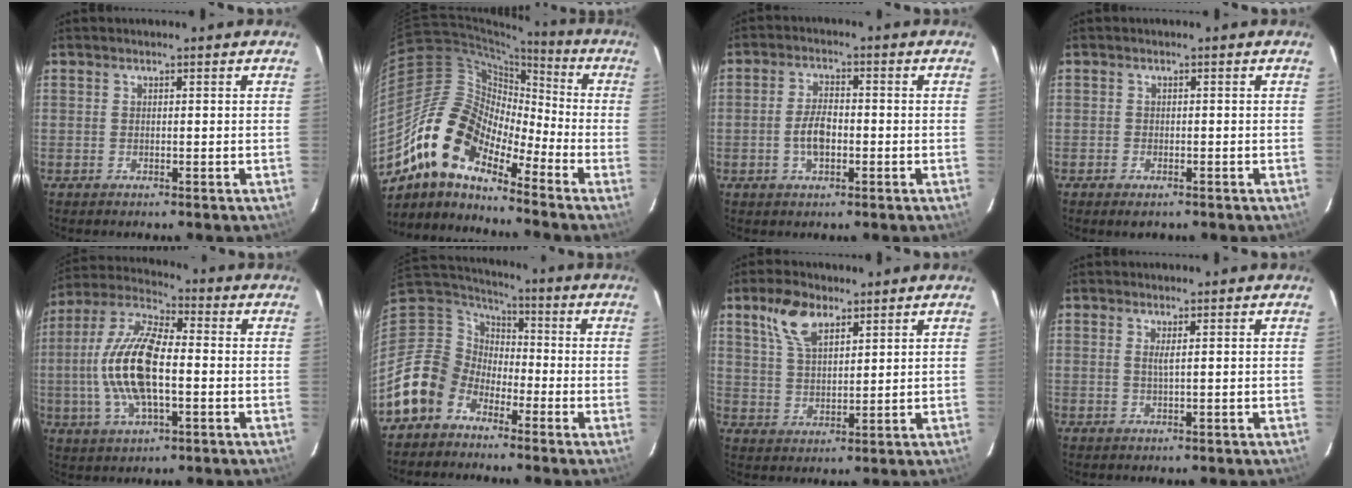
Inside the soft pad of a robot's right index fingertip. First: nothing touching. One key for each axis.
{"total": 15.2, "fx": -10.7, "fy": 6.2, "fz": 8.8, "tx": -0.144, "ty": 0.006, "tz": -0.220}
{"total": 5.4, "fx": -1.4, "fy": 2.8, "fz": 4.4, "tx": -0.089, "ty": 0.005, "tz": -0.022}
{"total": 1.9, "fx": -1.3, "fy": 1.0, "fz": 0.9, "tx": -0.019, "ty": -0.003, "tz": -0.023}
{"total": 16.3, "fx": -1.6, "fy": 6.5, "fz": 14.8, "tx": -0.306, "ty": 0.006, "tz": -0.037}
{"total": 11.8, "fx": -7.3, "fy": 8.8, "fz": 2.7, "tx": -0.079, "ty": 0.027, "tz": -0.149}
{"total": 8.1, "fx": 4.9, "fy": 3.9, "fz": 5.2, "tx": -0.102, "ty": 0.015, "tz": 0.096}
{"total": 1.3, "fx": 0.4, "fy": -0.2, "fz": 1.2, "tx": -0.024, "ty": -0.002, "tz": 0.007}